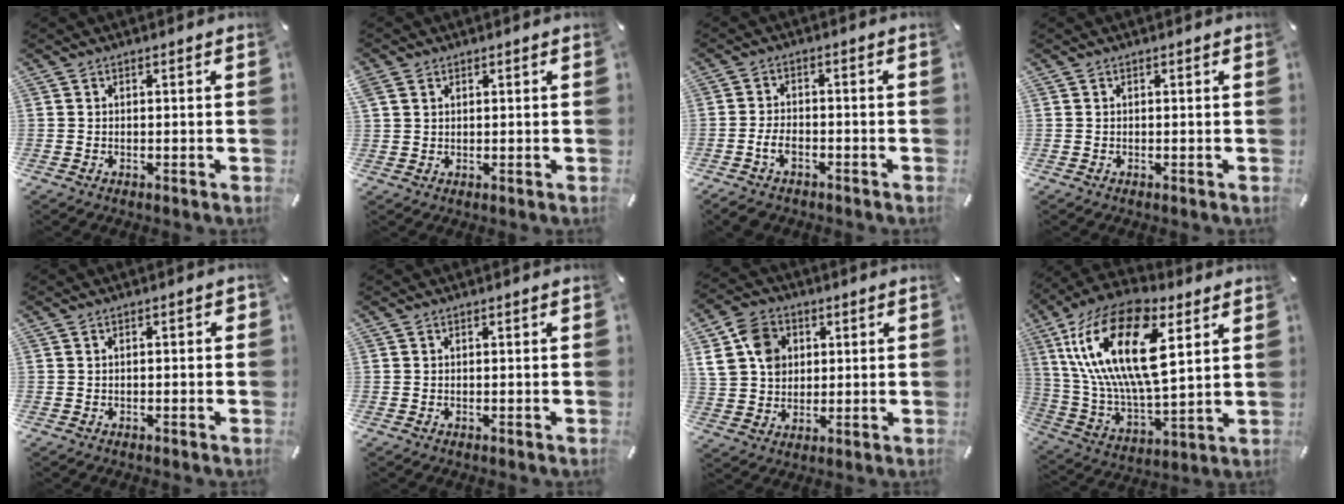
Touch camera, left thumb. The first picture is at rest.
{"total": 2.7, "force": [1.3, 2.2, 0.8], "torque": [-0.019, 0.002, 0.026]}
{"total": 4.9, "force": [-2.4, 3.0, 2.9], "torque": [-0.061, 0.013, -0.048]}
{"total": 0.0}
{"total": 1.1, "force": [-0.5, 0.6, 0.8], "torque": [-0.015, 0.003, -0.011]}
{"total": 0.0}
{"total": 10.6, "force": [2.7, 8.9, 5.0], "torque": [-0.112, 0.008, 0.051]}
{"total": 23.9, "force": [9.2, 11.1, 19.1], "torque": [-0.394, -0.021, 0.153]}